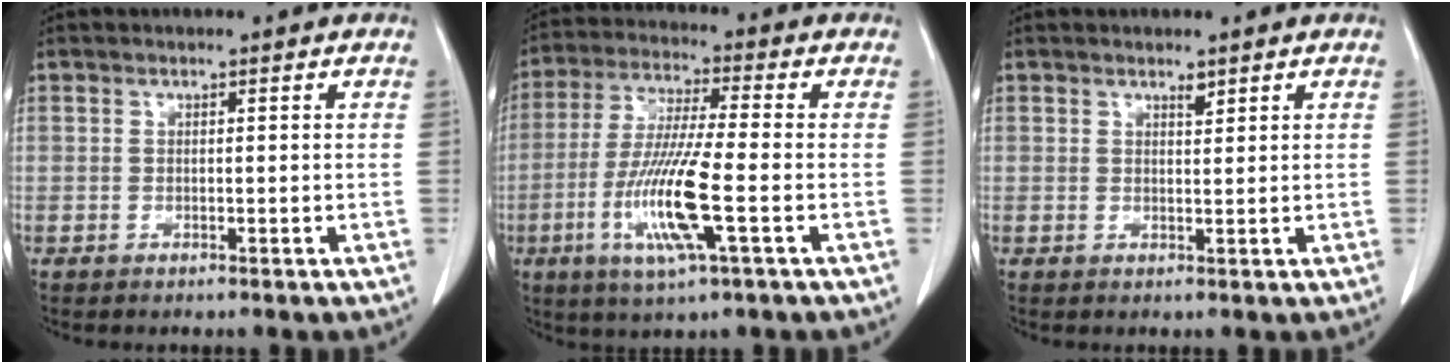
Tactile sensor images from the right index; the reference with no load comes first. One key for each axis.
{"total": 12.4, "fx": -3.6, "fy": 0.5, "fz": 11.8, "tx": -0.242, "ty": -0.016, "tz": -0.070}
{"total": 1.1, "fx": 0.9, "fy": 0.3, "fz": 0.6, "tx": -0.014, "ty": -0.005, "tz": 0.017}